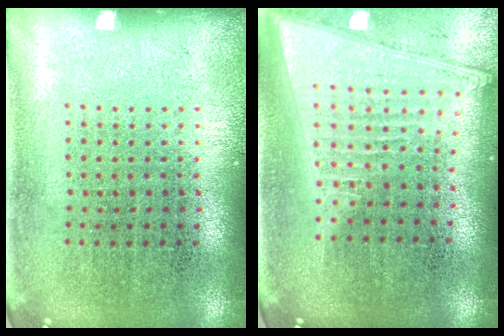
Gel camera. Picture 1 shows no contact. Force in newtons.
{"total": 2.0, "press": 1.7, "slide": 1.0}